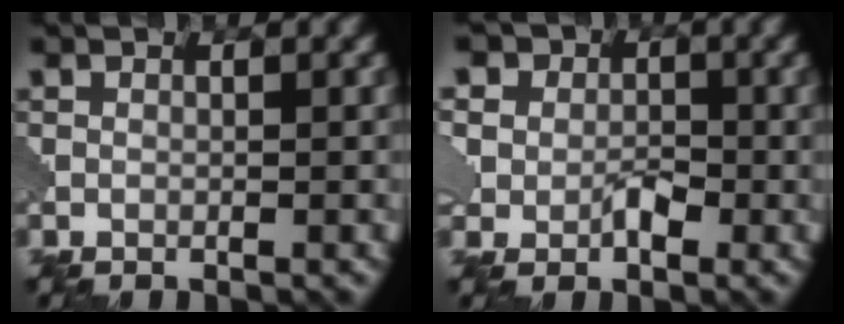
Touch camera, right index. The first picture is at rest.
{"total": 6.6, "force": [1.2, 5.4, 3.5], "torque": [-0.032, 0.021, -0.020]}